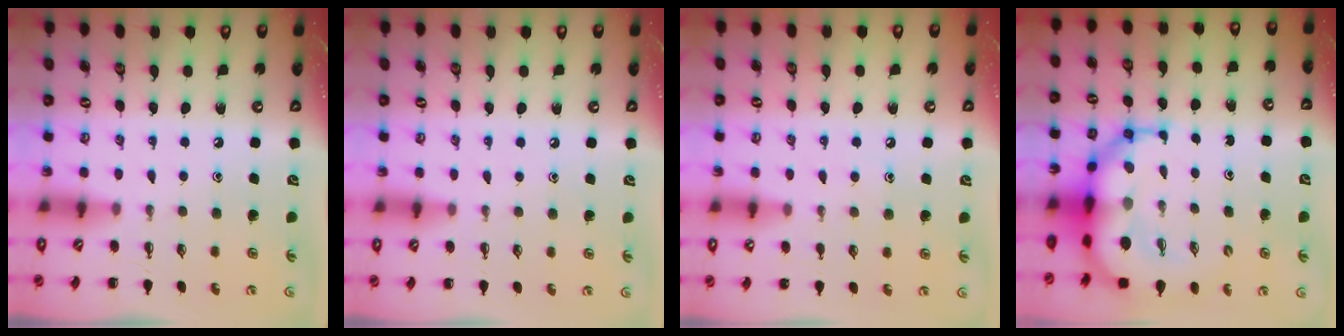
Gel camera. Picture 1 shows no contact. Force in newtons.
{"total": 5.2, "press": 4.9, "slide": 1.6}
{"total": 5.5, "press": 5.4, "slide": 1.5}
{"total": 12.0, "press": 11.4, "slide": 3.6}